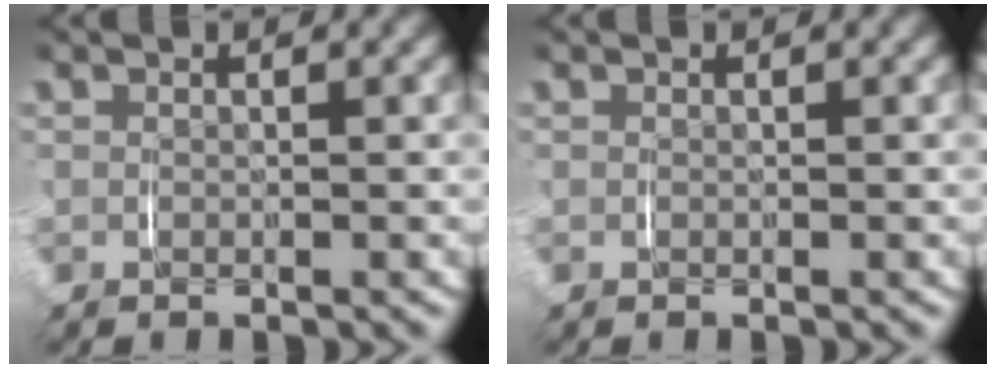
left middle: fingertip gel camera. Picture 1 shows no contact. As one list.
[{"total": 0.0}]